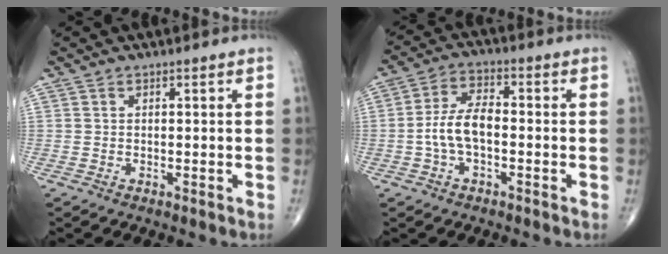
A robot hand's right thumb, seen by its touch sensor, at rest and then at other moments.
{"total": 7.4, "force": [-1.4, 3.6, 6.3], "torque": [-0.131, 0.025, -0.031]}